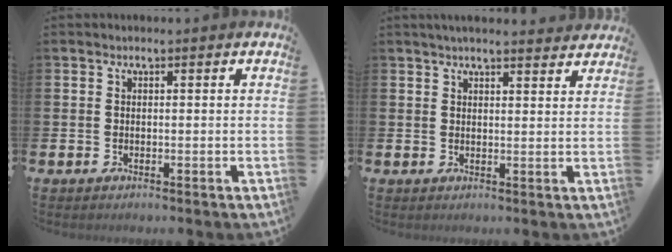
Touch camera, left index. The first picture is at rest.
{"total": 3.2, "force": [3.1, 0.1, 0.7], "torque": [-0.015, -0.011, 0.056]}